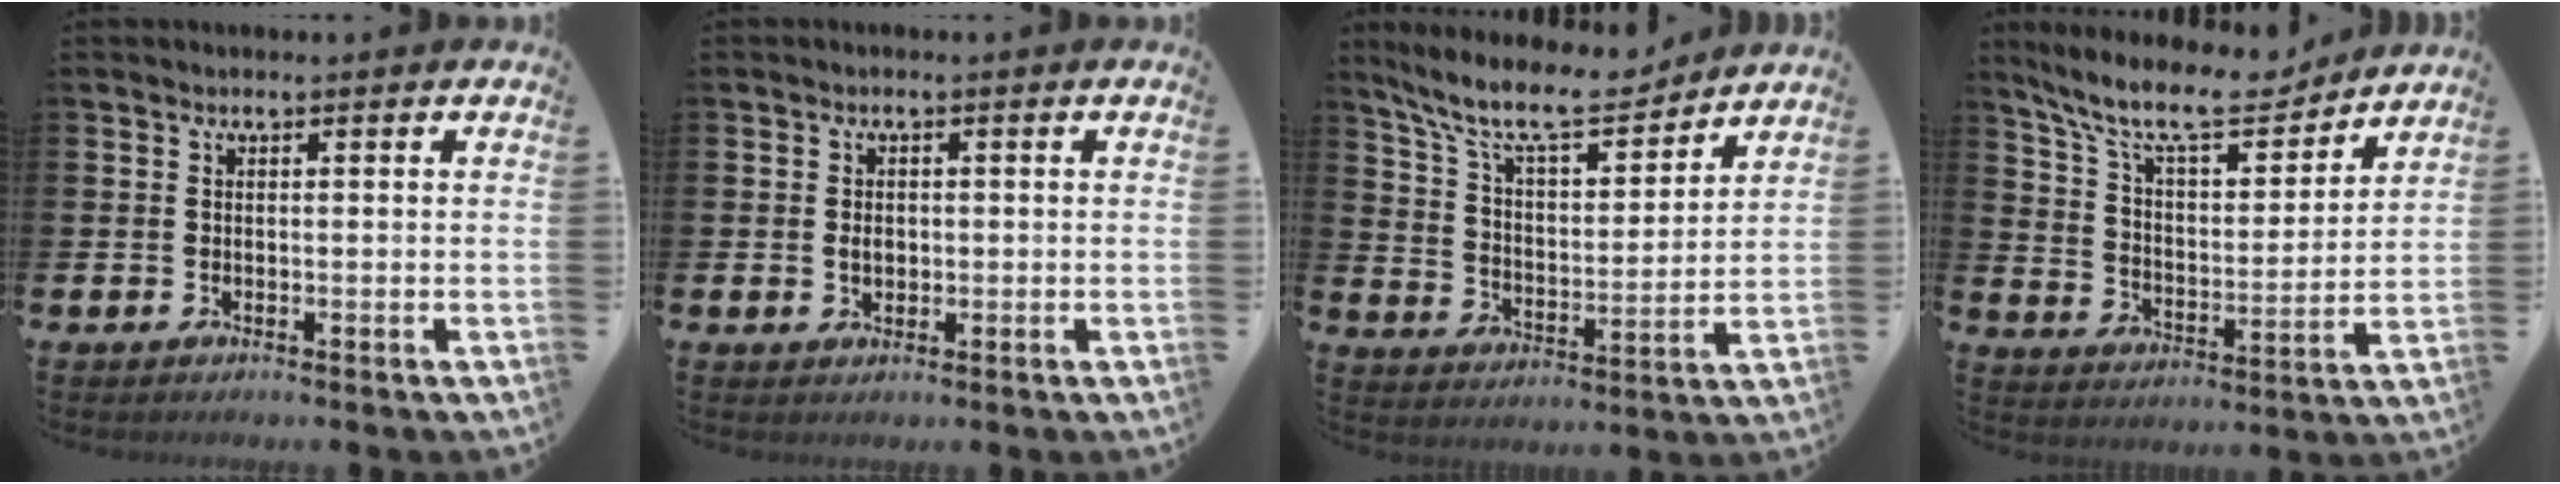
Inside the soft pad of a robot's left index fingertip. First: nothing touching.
{"total": 1.8, "force": [0.0, 1.3, 1.2], "torque": [-0.011, 0.002, -0.004]}
{"total": 11.0, "force": [9.7, 2.5, 4.5], "torque": [-0.111, -0.063, 0.167]}
{"total": 12.1, "force": [10.5, 3.0, 5.2], "torque": [-0.128, -0.066, 0.181]}